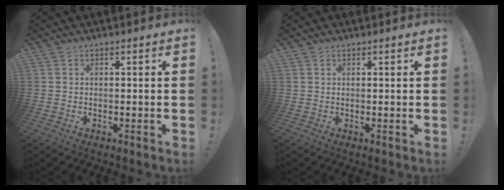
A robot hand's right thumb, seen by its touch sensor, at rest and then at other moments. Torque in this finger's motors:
{"motor_torque": [0.31, 2.35, 0.63, 0.59, 0.21]}